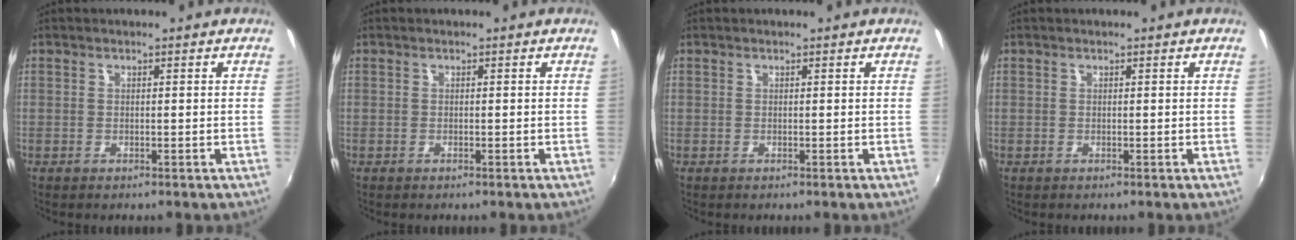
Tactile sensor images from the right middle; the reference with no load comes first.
{"total": 0.0}
{"total": 0.0}
{"total": 0.0}